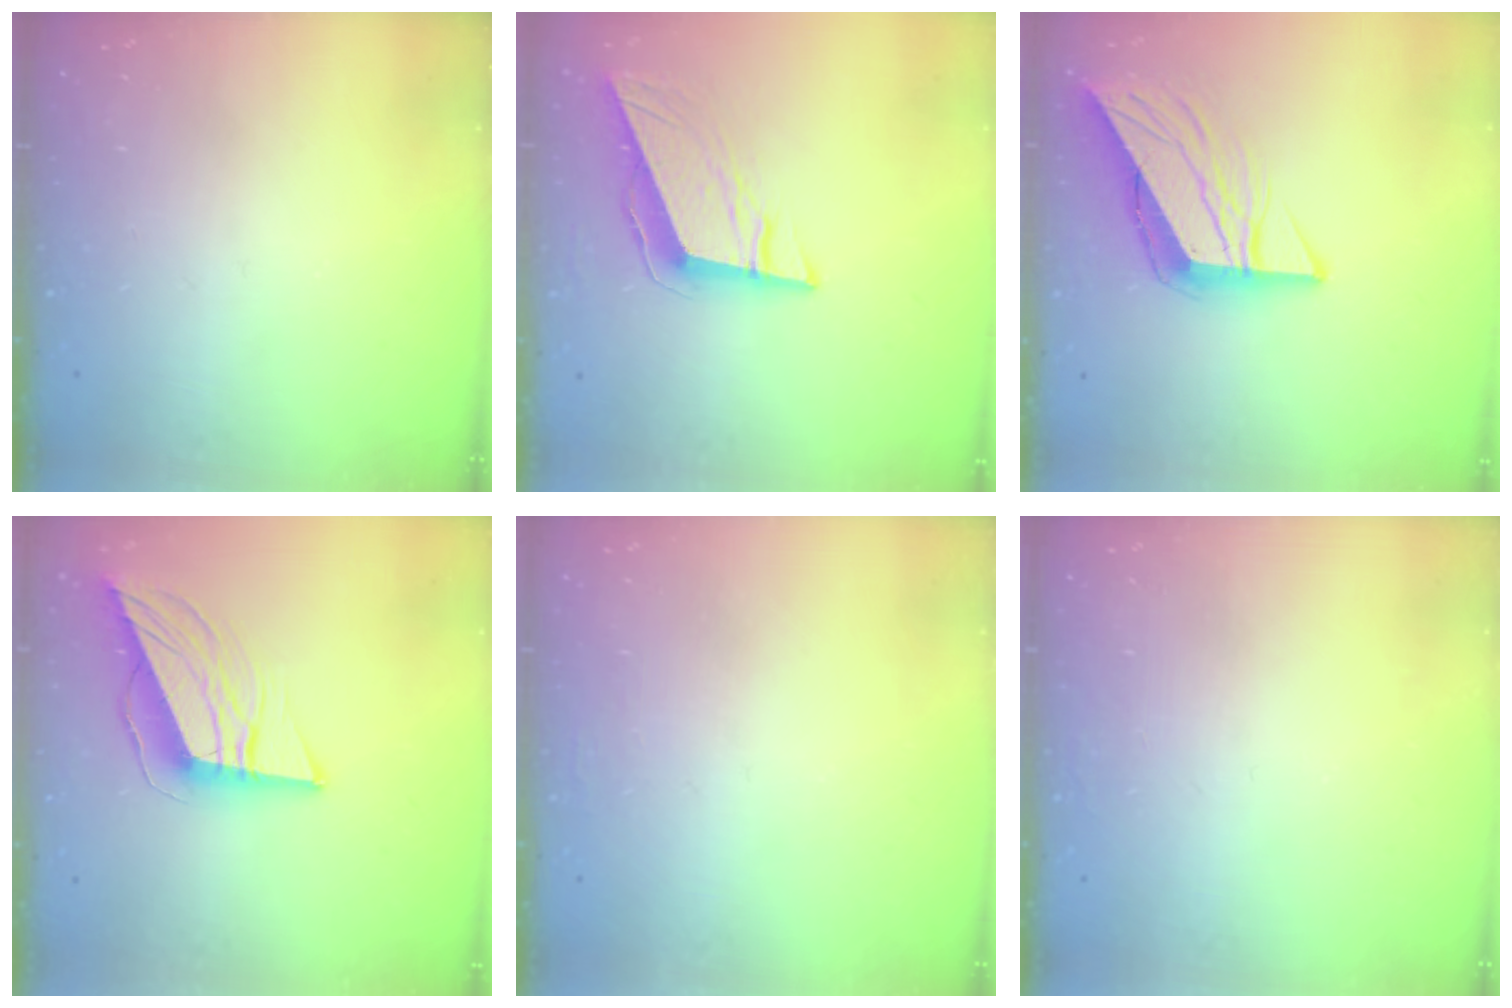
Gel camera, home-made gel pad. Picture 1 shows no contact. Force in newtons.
{"total": 9.6, "press": 9.4, "slide": 1.8}
{"total": 10.2, "press": 10.1, "slide": 1.3}
{"total": 12.4, "press": 12.3, "slide": 1.5}
{"total": 1.8, "press": 1.7, "slide": 0.4}
{"total": 1.5, "press": 1.5, "slide": 0.1}